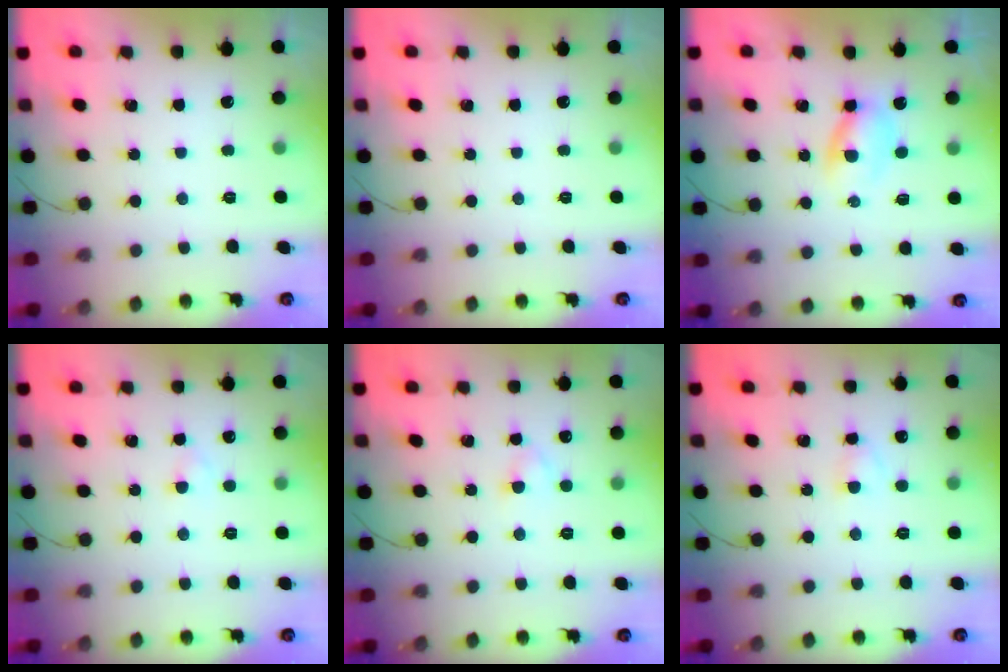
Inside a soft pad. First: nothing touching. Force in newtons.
{"total": 0.0}
{"total": 3.3, "press": 3.0, "slide": 1.3}
{"total": 1.6, "press": 1.4, "slide": 0.9}
{"total": 2.4, "press": 2.2, "slide": 1.0}
{"total": 2.3, "press": 2.1, "slide": 1.0}